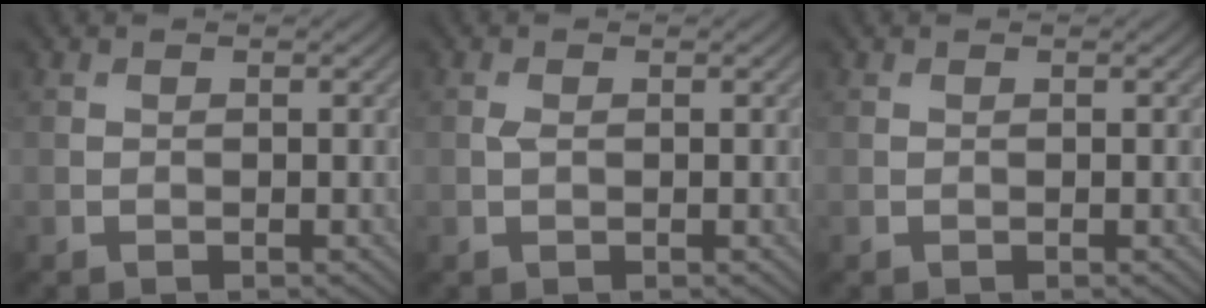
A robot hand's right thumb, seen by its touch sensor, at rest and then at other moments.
{"total": 0.8, "force": [0.1, 0.3, 0.7], "torque": [-0.019, 0.000, 0.002]}
{"total": 0.0}